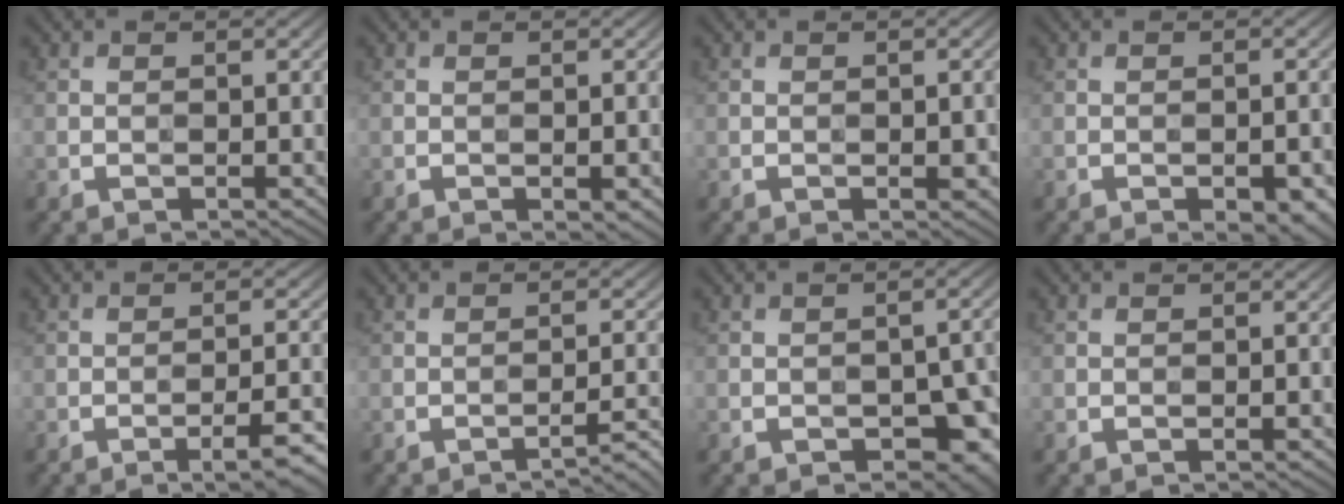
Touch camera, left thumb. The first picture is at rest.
{"total": 1.6, "force": [-0.7, 0.4, 1.3], "torque": [-0.020, -0.003, -0.009]}
{"total": 1.4, "force": [-0.4, 0.6, 1.2], "torque": [-0.015, 0.000, -0.005]}
{"total": 4.0, "force": [-2.3, 1.3, 3.0], "torque": [-0.041, 0.001, -0.025]}
{"total": 5.9, "force": [-3.7, 1.0, 4.5], "torque": [-0.066, 0.008, -0.052]}
{"total": 3.3, "force": [-2.6, 0.3, 2.0], "torque": [-0.027, 0.015, -0.043]}
{"total": 7.0, "force": [-3.3, 3.6, 5.0], "torque": [-0.057, -0.003, -0.043]}
{"total": 0.0}